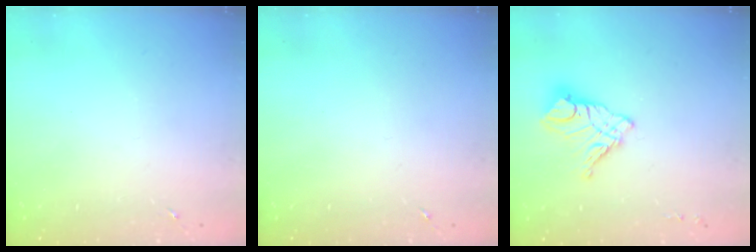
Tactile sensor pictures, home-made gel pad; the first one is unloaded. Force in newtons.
{"total": 0.0}
{"total": 12.6, "press": 12.6, "slide": 1.2}